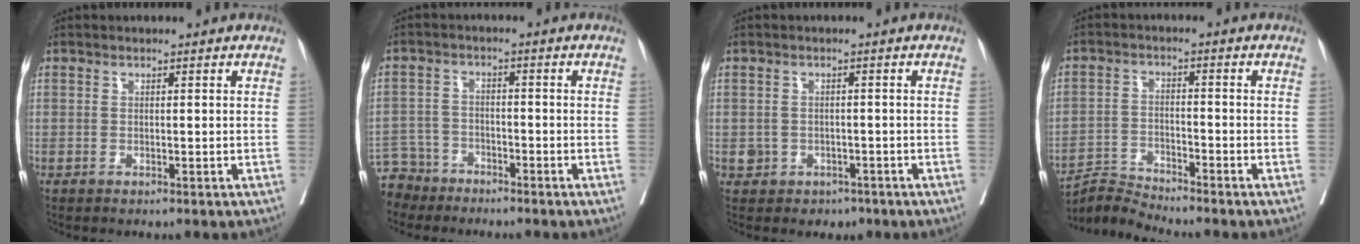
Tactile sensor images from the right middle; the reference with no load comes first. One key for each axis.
{"total": 5.7, "fx": -5.1, "fy": 2.5, "fz": -0.8, "tx": 0.017, "ty": -0.003, "tz": -0.099}
{"total": 3.5, "fx": -1.5, "fy": 3.1, "fz": 0.5, "tx": -0.006, "ty": 0.011, "tz": -0.012}
{"total": 5.0, "fx": -4.6, "fy": -1.6, "fz": -1.0, "tx": 0.009, "ty": -0.012, "tz": -0.087}